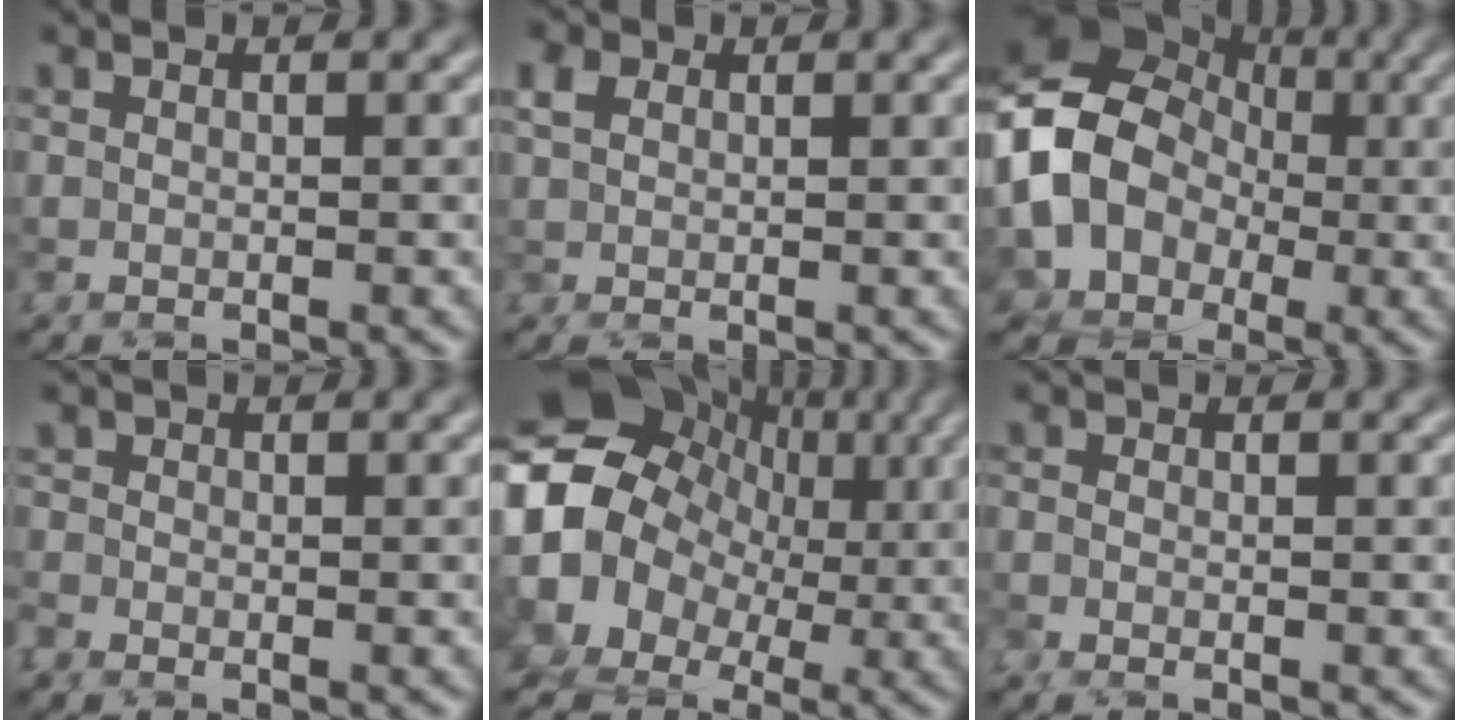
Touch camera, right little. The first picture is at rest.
{"total": 2.0, "force": [1.0, 1.6, 0.8], "torque": [-0.020, 0.011, 0.015]}
{"total": 8.8, "force": [-0.9, 7.7, 4.3], "torque": [-0.072, 0.007, -0.040]}
{"total": 1.2, "force": [-0.8, 0.8, 0.2], "torque": [-0.004, 0.002, -0.025]}
{"total": 14.9, "force": [-0.1, 13.2, 6.8], "torque": [-0.149, 0.032, -0.028]}
{"total": 1.0, "force": [-0.7, 0.6, 0.5], "torque": [-0.016, -0.001, -0.023]}